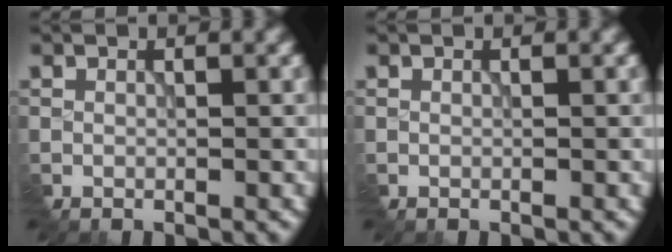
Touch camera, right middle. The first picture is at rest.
{"total": 0.0}